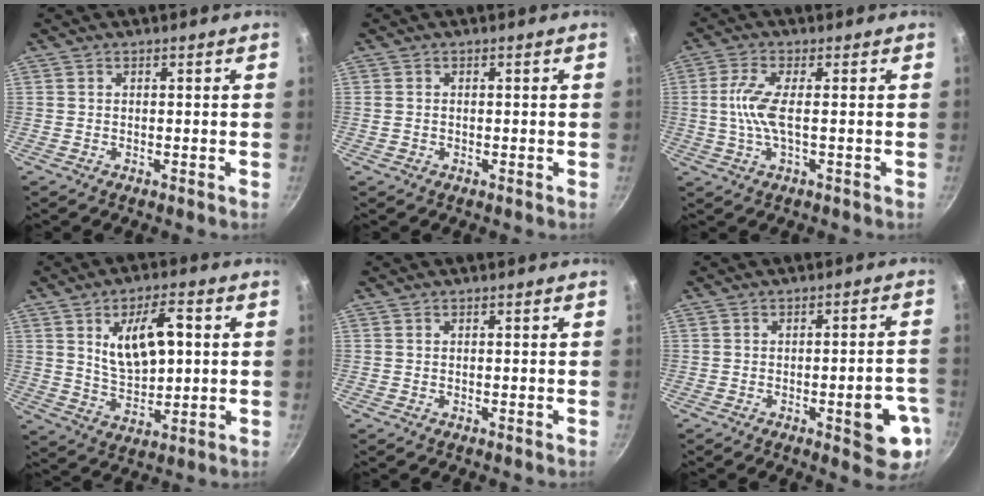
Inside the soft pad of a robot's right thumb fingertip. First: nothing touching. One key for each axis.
{"total": 1.0, "fx": -0.2, "fy": 0.8, "fz": 0.5, "tx": -0.009, "ty": 0.002, "tz": -0.003}
{"total": 6.3, "fx": -0.2, "fy": 1.4, "fz": 6.1, "tx": -0.146, "ty": 0.003, "tz": -0.006}
{"total": 12.1, "fx": 2.7, "fy": 6.0, "fz": 10.1, "tx": -0.152, "ty": -0.009, "tz": 0.057}
{"total": 0.0}
{"total": 10.0, "fx": -3.3, "fy": 3.2, "fz": 8.9, "tx": -0.082, "ty": 0.017, "tz": -0.038}